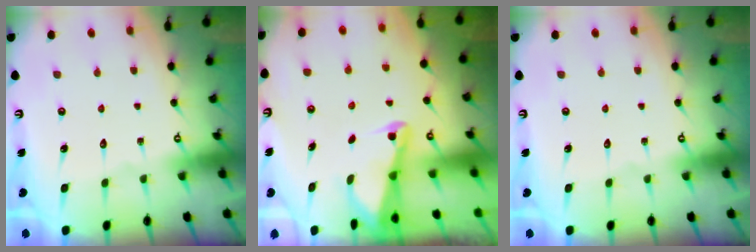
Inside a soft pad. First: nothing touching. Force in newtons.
{"total": 2.1, "press": 2.1, "slide": 0.3}
{"total": 0.0}